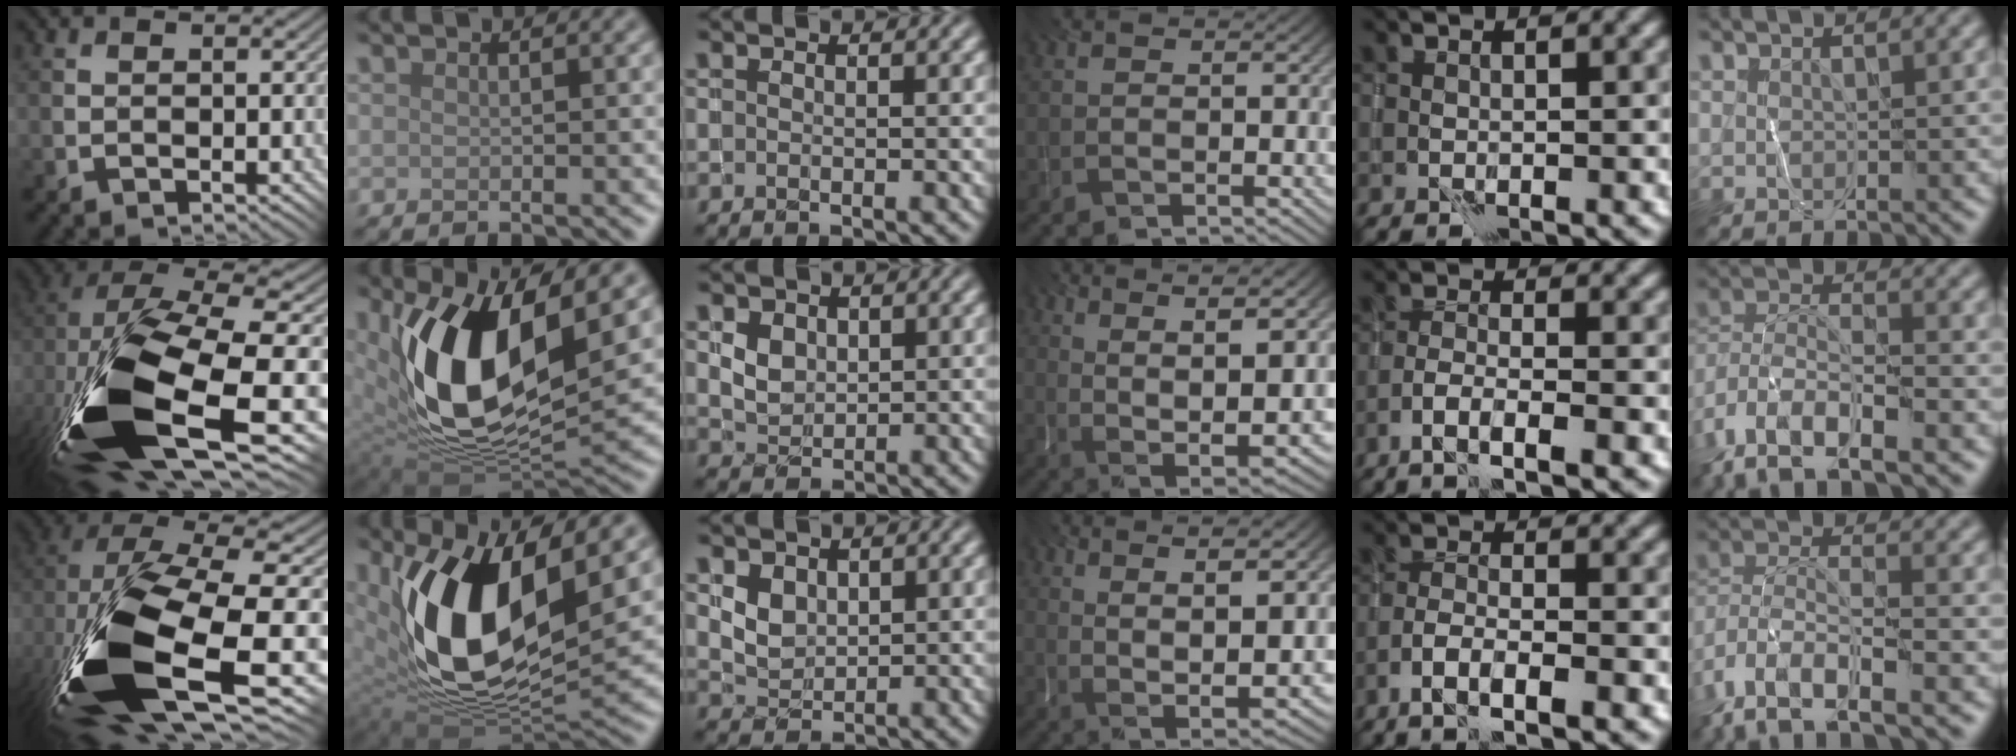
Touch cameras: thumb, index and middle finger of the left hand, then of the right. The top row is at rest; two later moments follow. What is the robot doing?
{"motion": "wrap", "object": "yarn"}